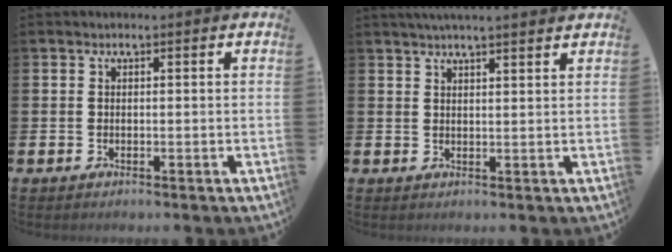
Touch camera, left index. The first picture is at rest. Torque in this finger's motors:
{"motor_torque": [0.33, -0.41, 0.94, 0.21]}